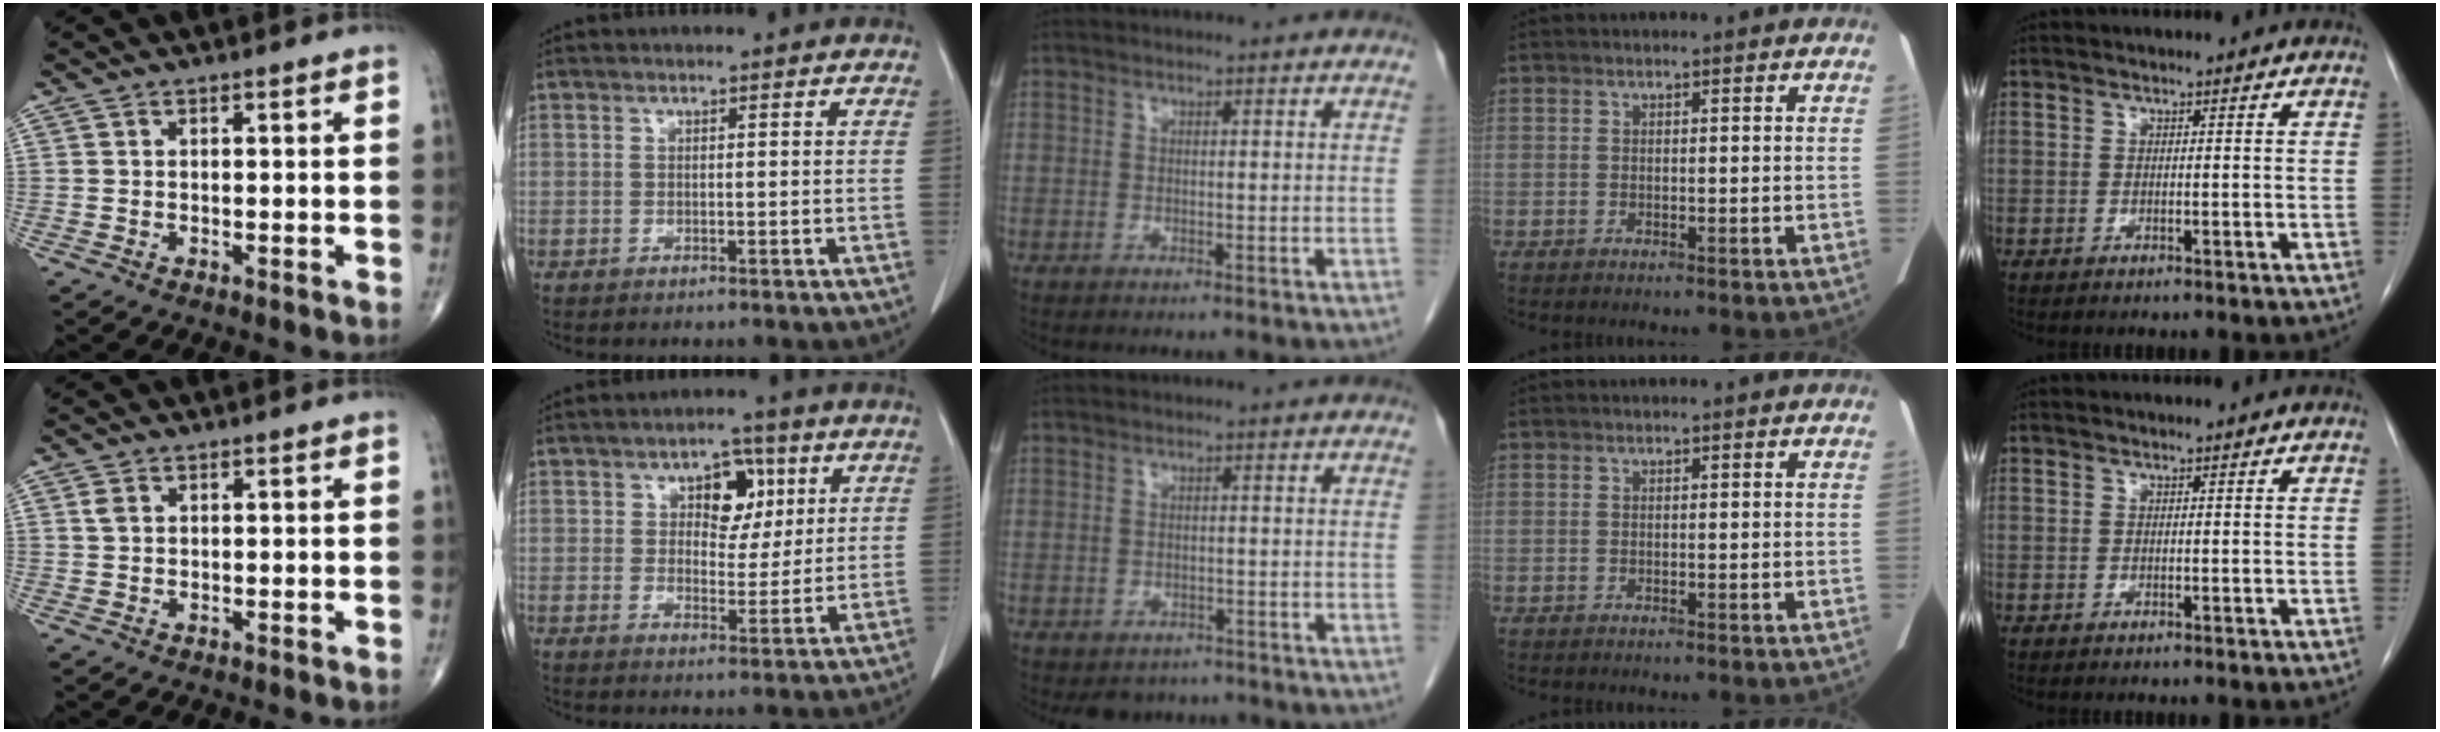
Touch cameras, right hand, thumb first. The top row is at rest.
{"thumb": {"total": 1.4, "force": [0.5, 1.0, 0.8], "torque": [-0.018, 0.003, 0.013]}, "index": {"total": 6.6, "force": [2.5, 3.8, 4.8], "torque": [-0.062, 0.014, 0.039]}, "middle": {"total": 3.6, "force": [-2.8, 2.2, 0.6], "torque": [-0.002, 0.004, -0.036]}}